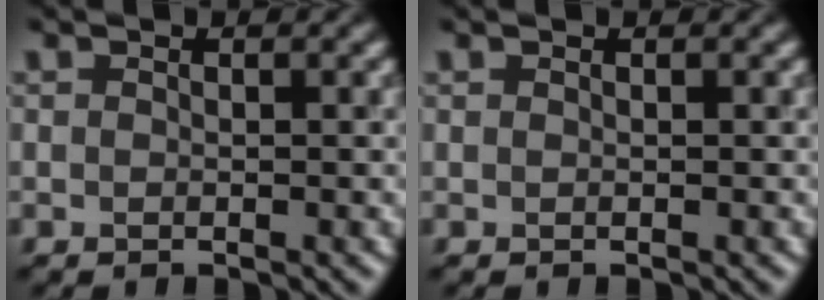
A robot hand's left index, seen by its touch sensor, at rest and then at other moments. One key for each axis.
{"total": 0.0}